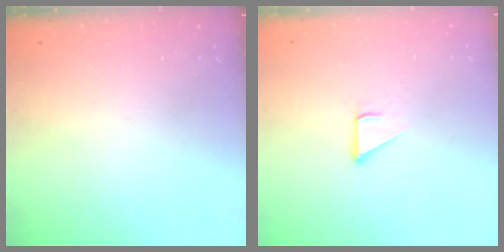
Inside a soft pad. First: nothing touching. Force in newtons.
{"total": 1.6, "press": 1.6, "slide": 0.2}